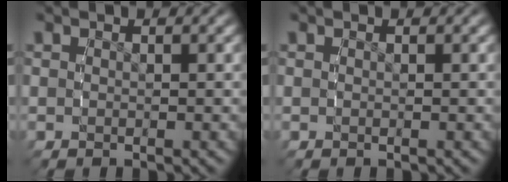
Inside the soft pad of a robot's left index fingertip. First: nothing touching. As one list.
[{"total": 0.0}]